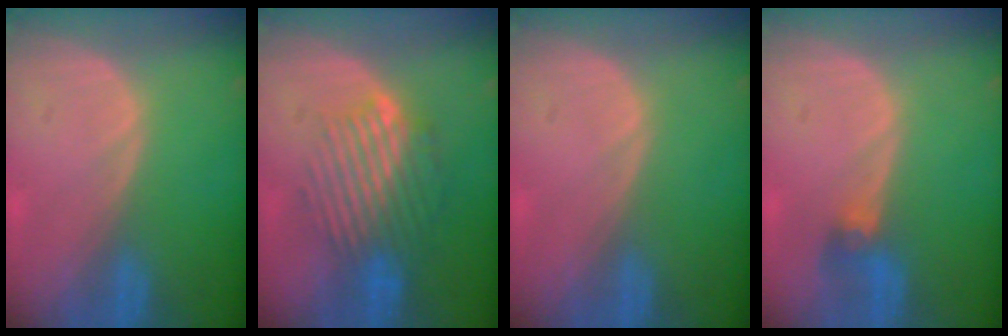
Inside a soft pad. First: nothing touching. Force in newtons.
{"total": 9.2, "press": 8.0, "slide": 4.7}
{"total": 0.0}
{"total": 2.9, "press": 2.6, "slide": 1.2}